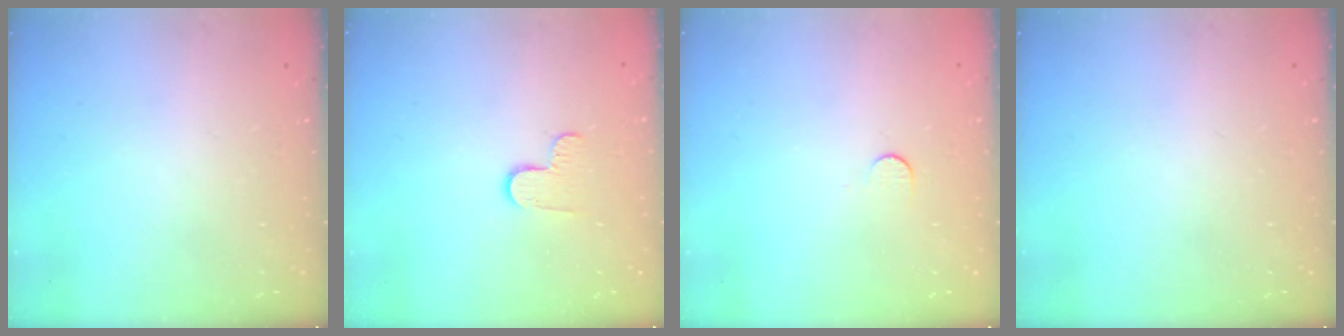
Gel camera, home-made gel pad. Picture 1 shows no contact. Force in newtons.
{"total": 5.1, "press": 5.0, "slide": 0.5}
{"total": 3.7, "press": 3.7, "slide": 0.4}
{"total": 0.0}